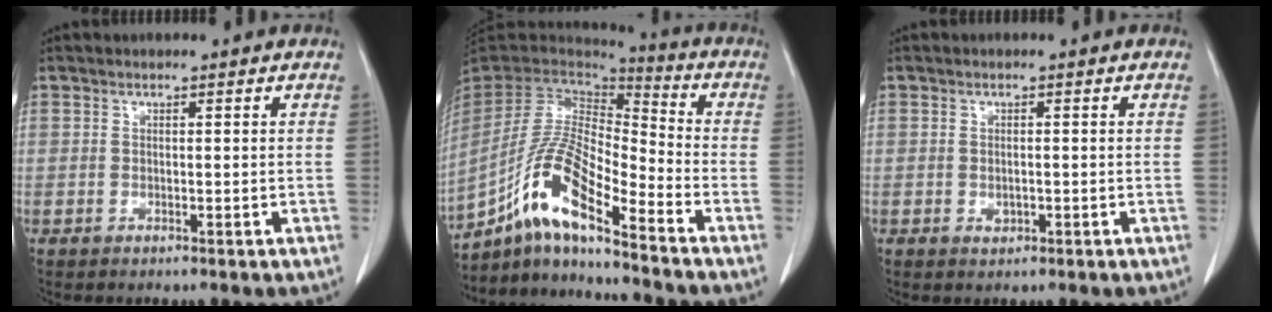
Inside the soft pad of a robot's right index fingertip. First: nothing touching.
{"total": 14.3, "force": [-8.8, 2.4, 11.1], "torque": [-0.223, 0.001, -0.163]}
{"total": 1.1, "force": [-0.3, 0.7, 0.8], "torque": [-0.015, -0.001, -0.002]}